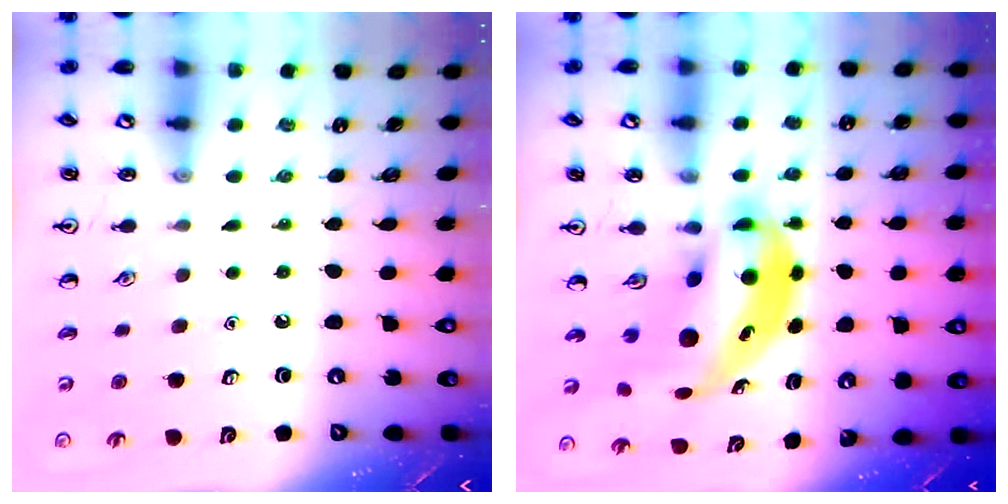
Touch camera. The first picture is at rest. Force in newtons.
{"total": 9.2, "press": 8.9, "slide": 2.5}